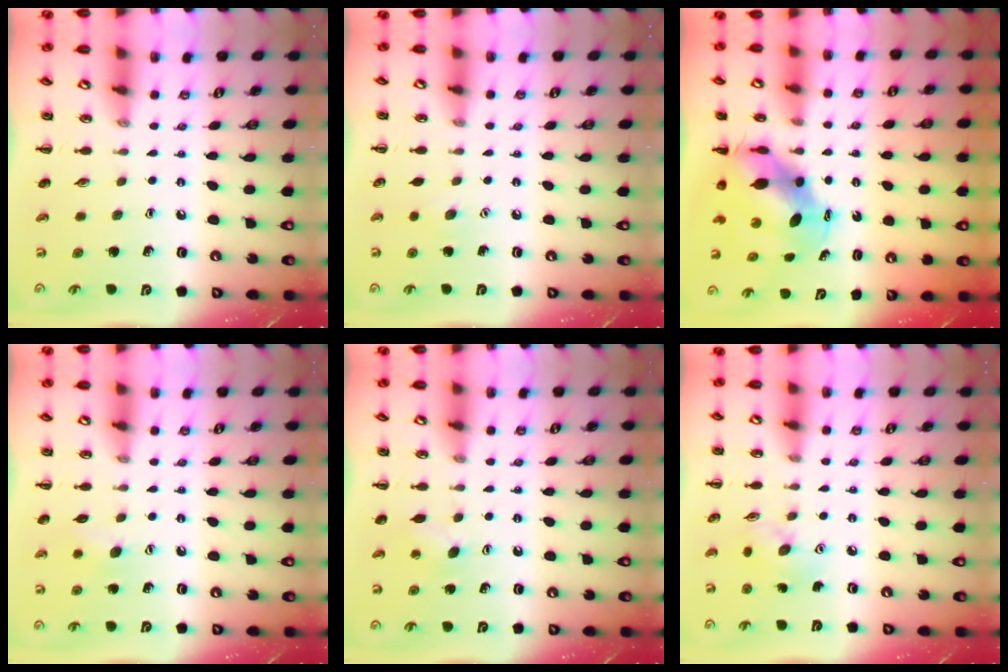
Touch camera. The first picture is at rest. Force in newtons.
{"total": 3.7, "press": 3.6, "slide": 0.9}
{"total": 8.0, "press": 7.8, "slide": 1.9}
{"total": 5.9, "press": 5.7, "slide": 1.4}
{"total": 4.6, "press": 4.5, "slide": 1.2}
{"total": 5.8, "press": 5.8, "slide": 0.3}